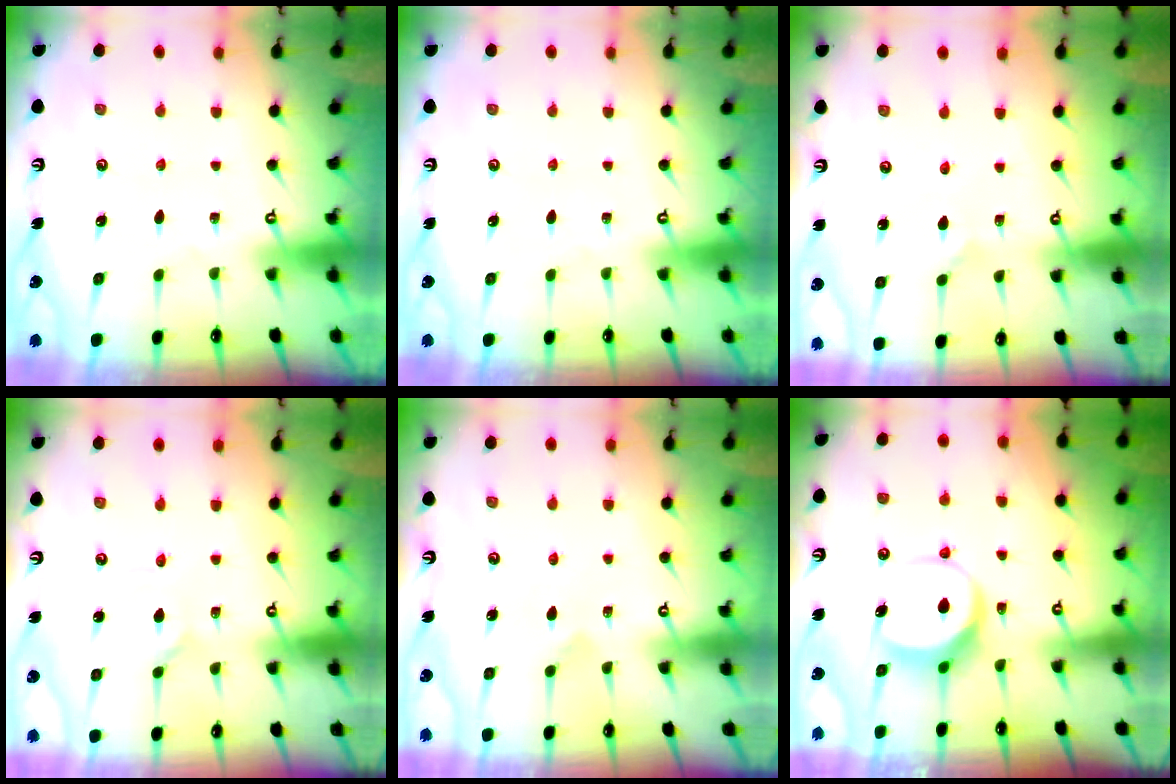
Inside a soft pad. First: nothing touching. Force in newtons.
{"total": 0.0}
{"total": 2.2, "press": 2.2, "slide": 0.1}
{"total": 2.1, "press": 2.1, "slide": 0.1}
{"total": 4.2, "press": 4.2, "slide": 0.4}
{"total": 8.5, "press": 8.4, "slide": 0.9}